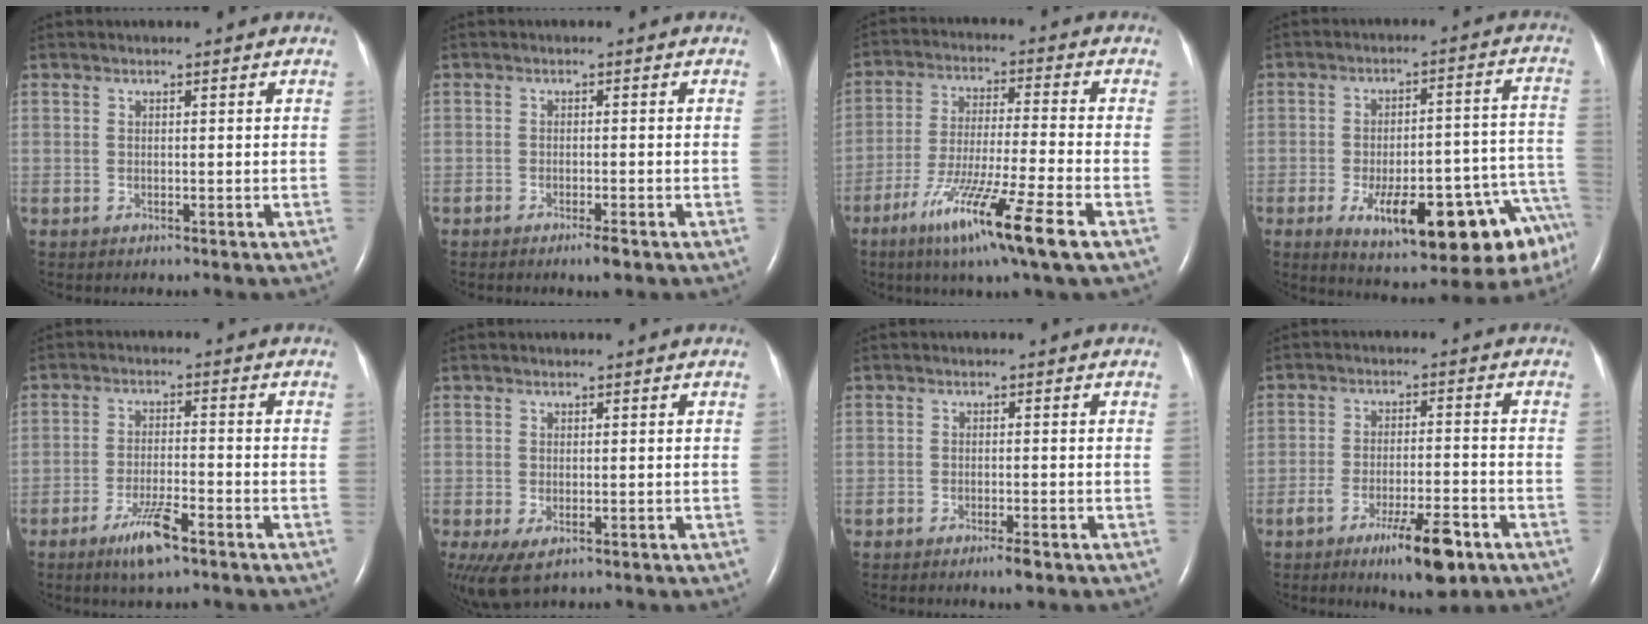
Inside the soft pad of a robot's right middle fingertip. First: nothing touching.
{"total": 2.2, "force": [-1.5, 0.2, 1.5], "torque": [-0.028, -0.003, -0.025]}
{"total": 14.3, "force": [-7.8, -0.6, 12.0], "torque": [-0.235, -0.044, -0.137]}
{"total": 21.4, "force": [-11.3, 5.2, 17.4], "torque": [-0.151, 0.027, -0.149]}
{"total": 6.2, "force": [-4.0, 0.7, 4.7], "torque": [-0.096, -0.009, -0.072]}
{"total": 5.2, "force": [-2.4, 2.6, 3.8], "torque": [-0.072, -0.017, -0.034]}
{"total": 2.1, "force": [-1.5, 0.2, 1.5], "torque": [-0.028, -0.002, -0.025]}
{"total": 9.3, "force": [-5.4, 1.6, 7.4], "torque": [-0.121, -0.010, -0.082]}